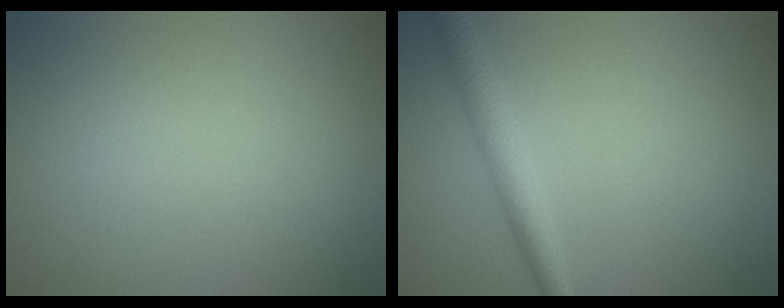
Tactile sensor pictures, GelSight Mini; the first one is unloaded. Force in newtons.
{"total": 2.8, "press": 2.8, "slide": 0.1}